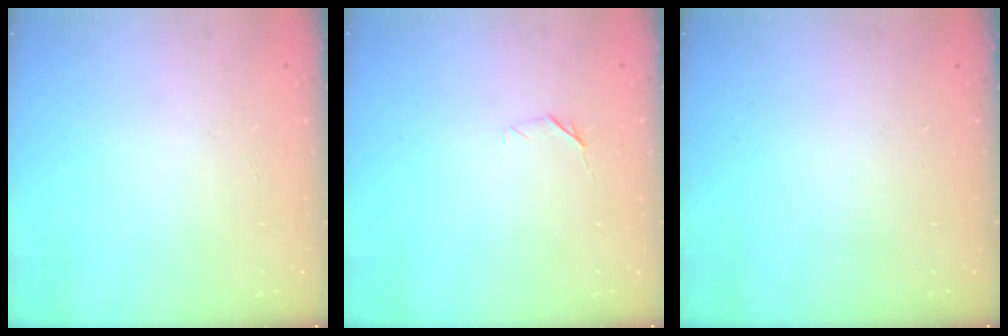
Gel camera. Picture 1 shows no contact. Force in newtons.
{"total": 4.0, "press": 3.9, "slide": 1.0}
{"total": 0.0}